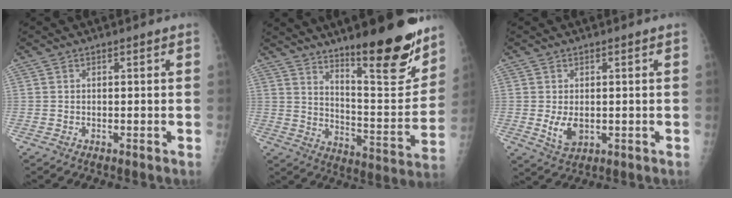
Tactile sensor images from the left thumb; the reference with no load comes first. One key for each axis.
{"total": 20.3, "fx": 14.2, "fy": 4.5, "fz": 13.8, "tx": -0.166, "ty": -0.104, "tz": 0.223}
{"total": 4.4, "fx": -0.3, "fy": 2.9, "fz": 3.3, "tx": -0.056, "ty": -0.010, "tz": 0.004}